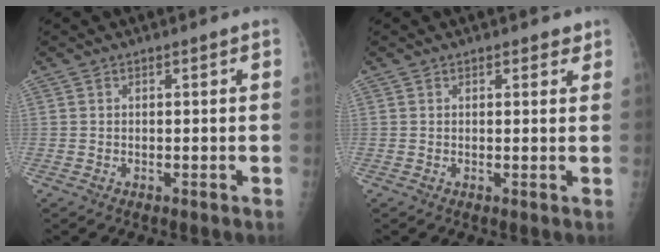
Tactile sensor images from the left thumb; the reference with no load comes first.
{"total": 1.7, "force": [1.2, 0.9, 0.7], "torque": [0.008, -0.005, 0.010]}